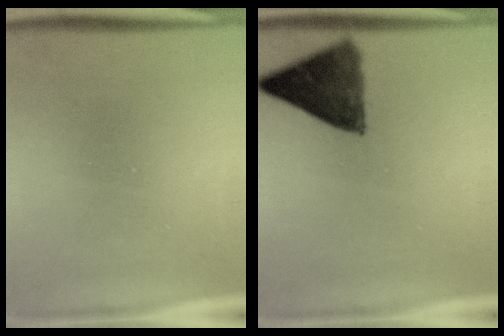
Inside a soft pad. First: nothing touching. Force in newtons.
{"total": 9.6}